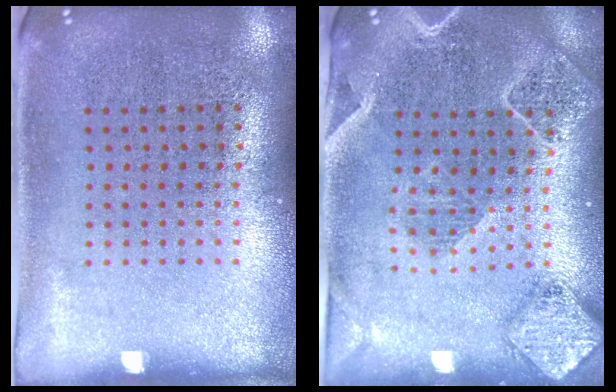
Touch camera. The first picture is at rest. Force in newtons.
{"total": 2.3, "press": 2.1, "slide": 1.0}